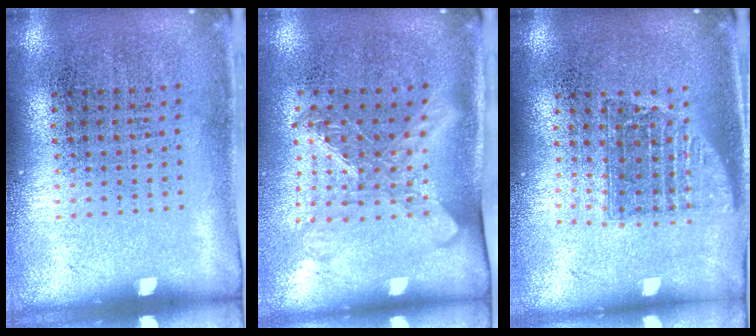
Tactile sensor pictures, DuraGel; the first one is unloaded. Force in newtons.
{"total": 1.6, "press": 1.3, "slide": 0.9}
{"total": 1.4, "press": 1.1, "slide": 0.9}